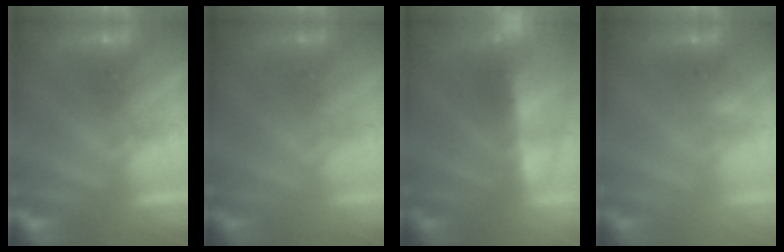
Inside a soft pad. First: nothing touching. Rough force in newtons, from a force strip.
{"total": 1.8}
{"total": 12.7}
{"total": 2.1}